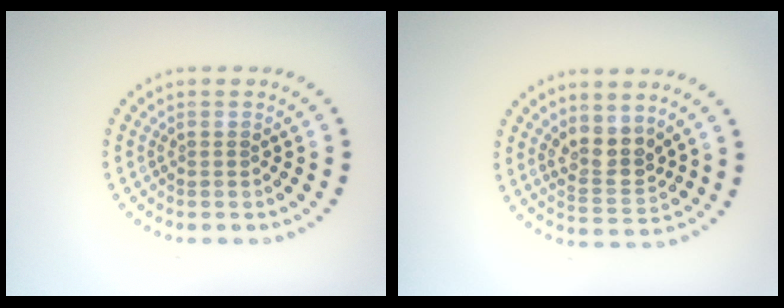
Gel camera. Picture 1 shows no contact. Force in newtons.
{"total": 3.2, "press": 2.9, "slide": 1.4}